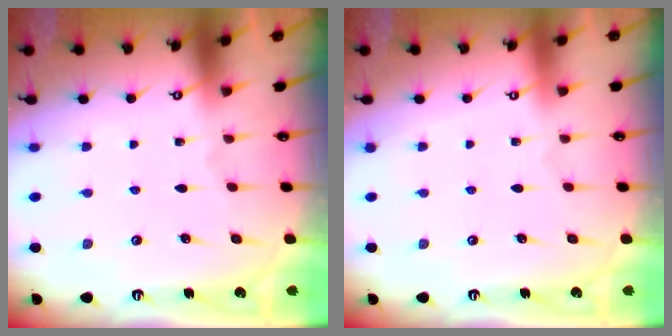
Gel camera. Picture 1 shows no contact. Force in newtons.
{"total": 4.0, "press": 4.0, "slide": 0.1}